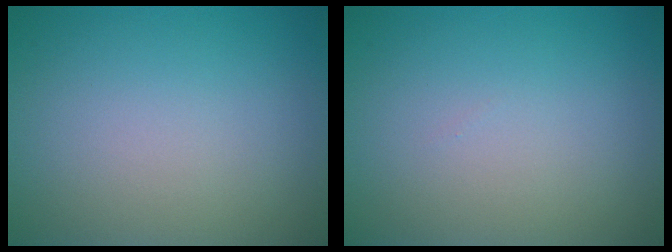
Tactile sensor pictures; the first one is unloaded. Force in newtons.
{"total": 0.0}